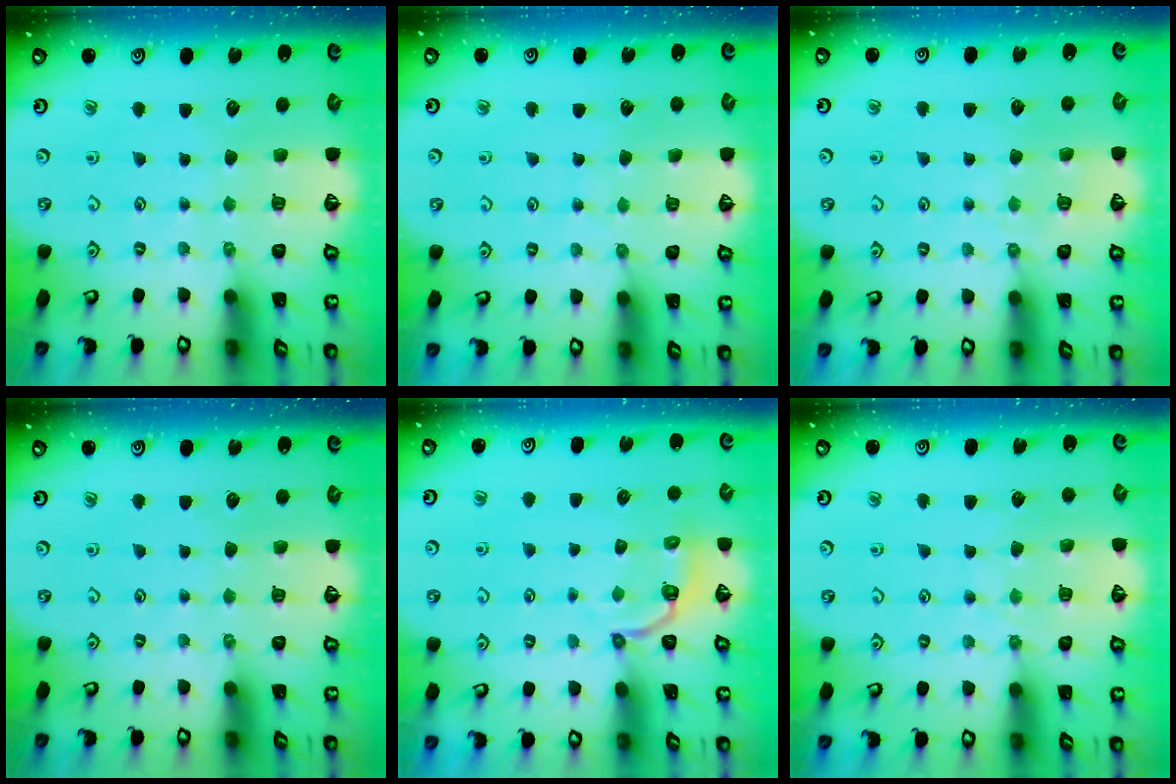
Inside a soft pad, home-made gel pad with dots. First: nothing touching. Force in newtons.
{"total": 4.4, "press": 4.4, "slide": 0.4}
{"total": 2.5, "press": 2.5, "slide": 0.4}
{"total": 0.0}
{"total": 3.3, "press": 2.2, "slide": 2.5}
{"total": 7.8, "press": 7.7, "slide": 0.7}